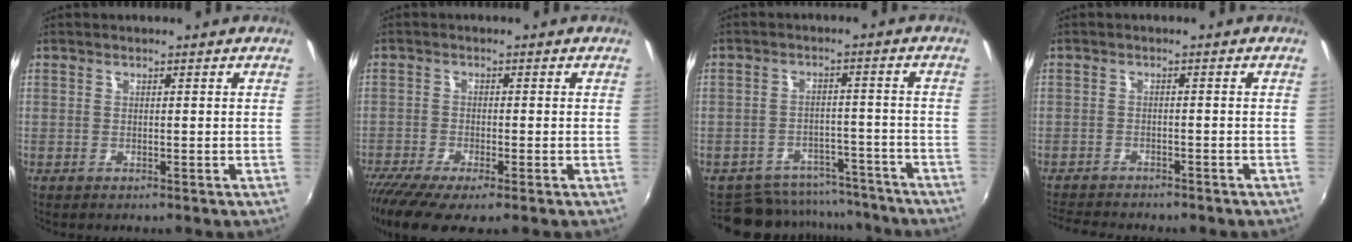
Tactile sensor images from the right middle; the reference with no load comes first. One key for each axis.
{"total": 10.2, "fx": -7.3, "fy": 2.0, "fz": 6.8, "tx": -0.157, "ty": -0.052, "tz": -0.130}
{"total": 13.2, "fx": -11.8, "fy": 5.5, "fz": 2.6, "tx": -0.063, "ty": 0.027, "tz": -0.151}
{"total": 8.1, "fx": -7.4, "fy": 2.0, "fz": 2.7, "tx": -0.076, "ty": -0.019, "tz": -0.115}